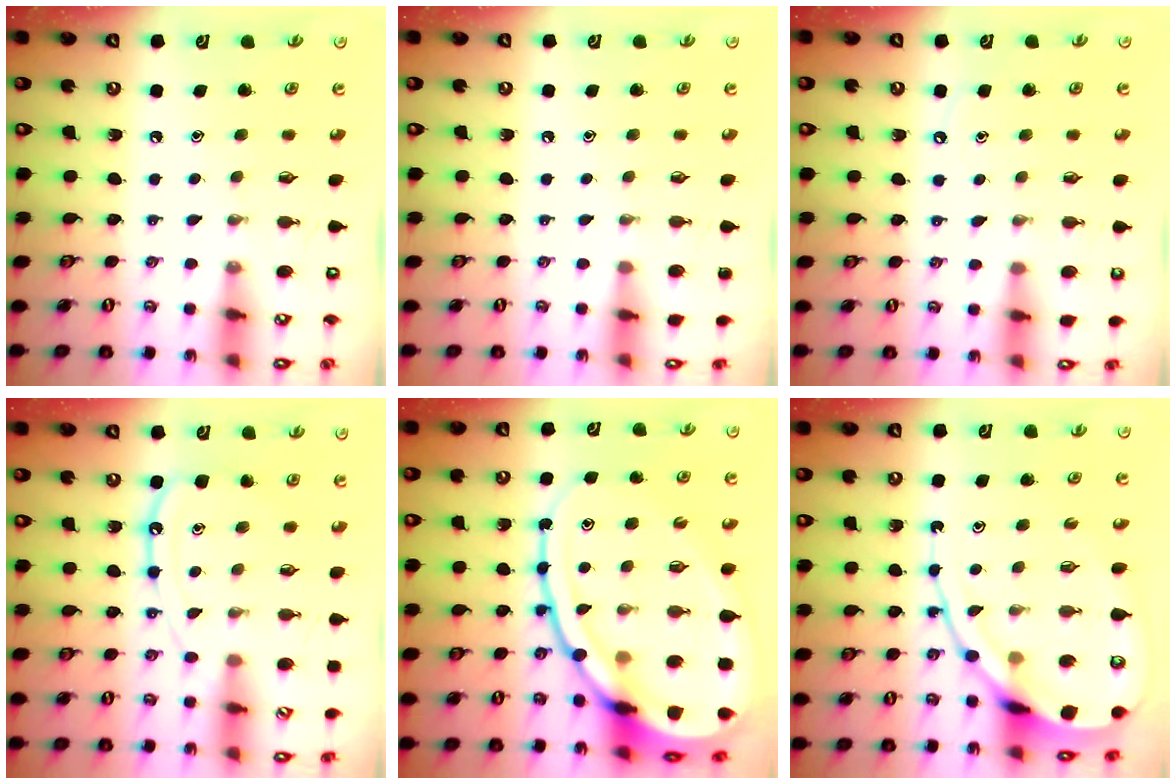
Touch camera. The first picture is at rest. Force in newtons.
{"total": 0.0}
{"total": 3.5, "press": 3.4, "slide": 0.5}
{"total": 11.6, "press": 11.5, "slide": 1.1}
{"total": 21.5, "press": 21.4, "slide": 2.1}
{"total": 14.1, "press": 14.0, "slide": 1.3}